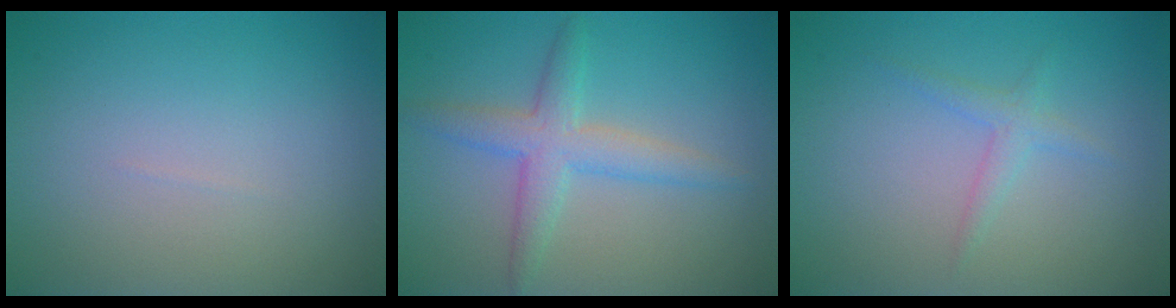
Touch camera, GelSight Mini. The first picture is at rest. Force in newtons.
{"total": 3.5, "press": 3.5, "slide": 0.1}
{"total": 1.4, "press": 1.4, "slide": 0.0}